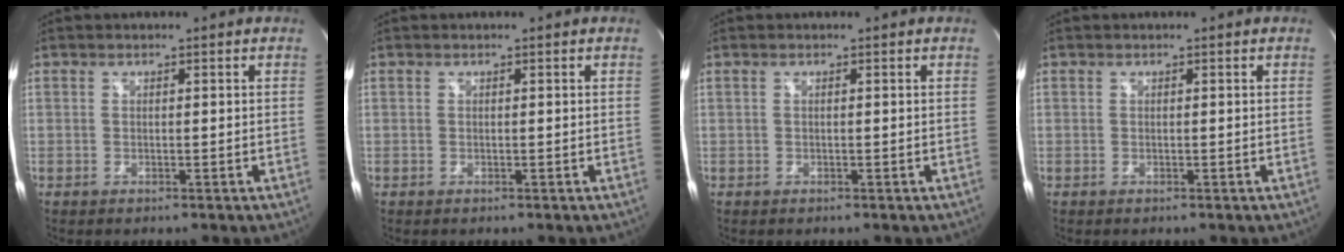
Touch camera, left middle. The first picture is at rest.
{"total": 0.0}
{"total": 0.0}
{"total": 0.0}